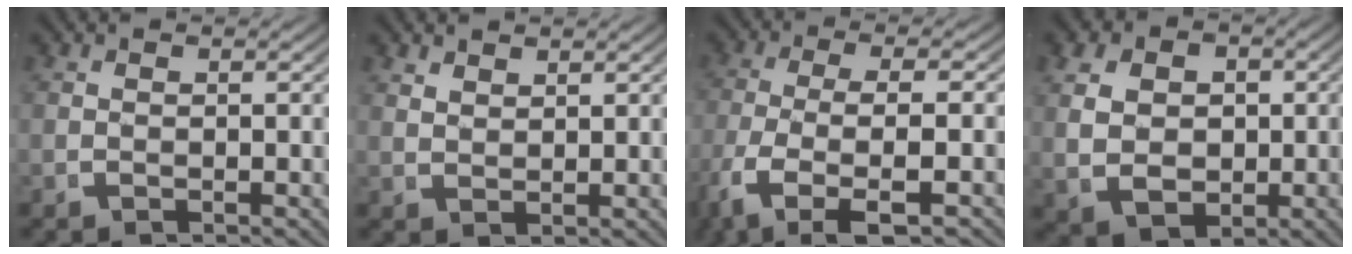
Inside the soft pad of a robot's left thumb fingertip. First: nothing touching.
{"total": 1.8, "force": [1.8, 0.1, 0.3], "torque": [0.001, 0.001, 0.041]}
{"total": 9.2, "force": [-2.7, 4.4, 7.6], "torque": [-0.177, -0.034, -0.018]}
{"total": 7.6, "force": [0.2, 6.0, 4.6], "torque": [-0.092, -0.028, 0.018]}